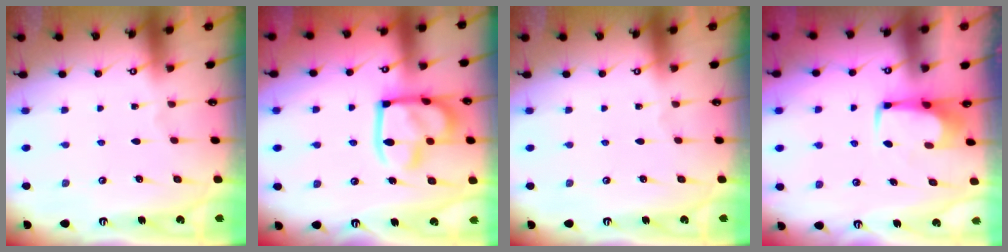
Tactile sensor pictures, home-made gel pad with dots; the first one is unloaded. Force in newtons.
{"total": 18.0, "press": 17.9, "slide": 2.0}
{"total": 0.0}
{"total": 1.8, "press": 1.7, "slide": 0.6}